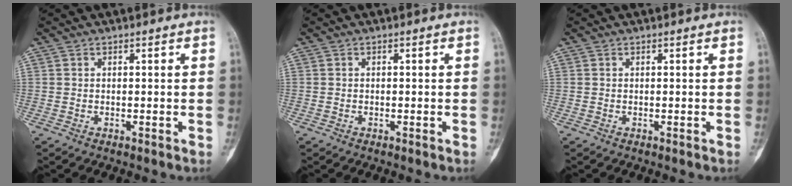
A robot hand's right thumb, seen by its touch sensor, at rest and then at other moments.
{"total": 0.0}
{"total": 0.0}